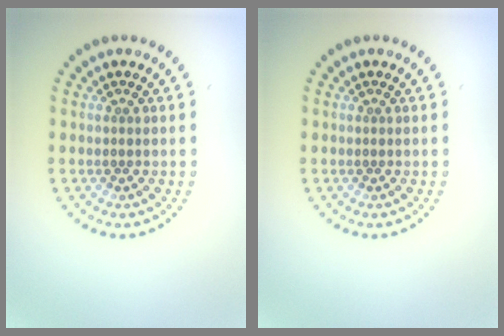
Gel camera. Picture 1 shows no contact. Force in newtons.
{"total": 0.0}